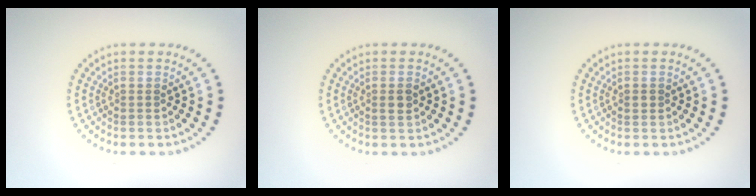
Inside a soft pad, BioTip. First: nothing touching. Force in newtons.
{"total": 1.1, "press": 1.0, "slide": 0.3}
{"total": 0.8, "press": 0.8, "slide": 0.1}